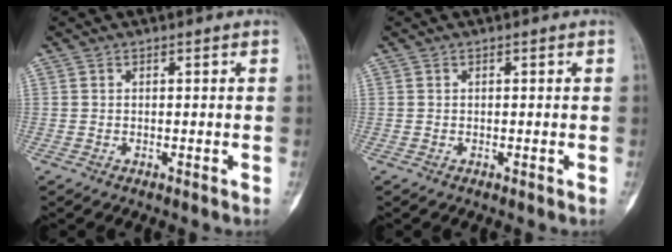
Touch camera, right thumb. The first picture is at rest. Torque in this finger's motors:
{"motor_torque": [0.27, -0.01, 0.05, -0.05, 0.03]}